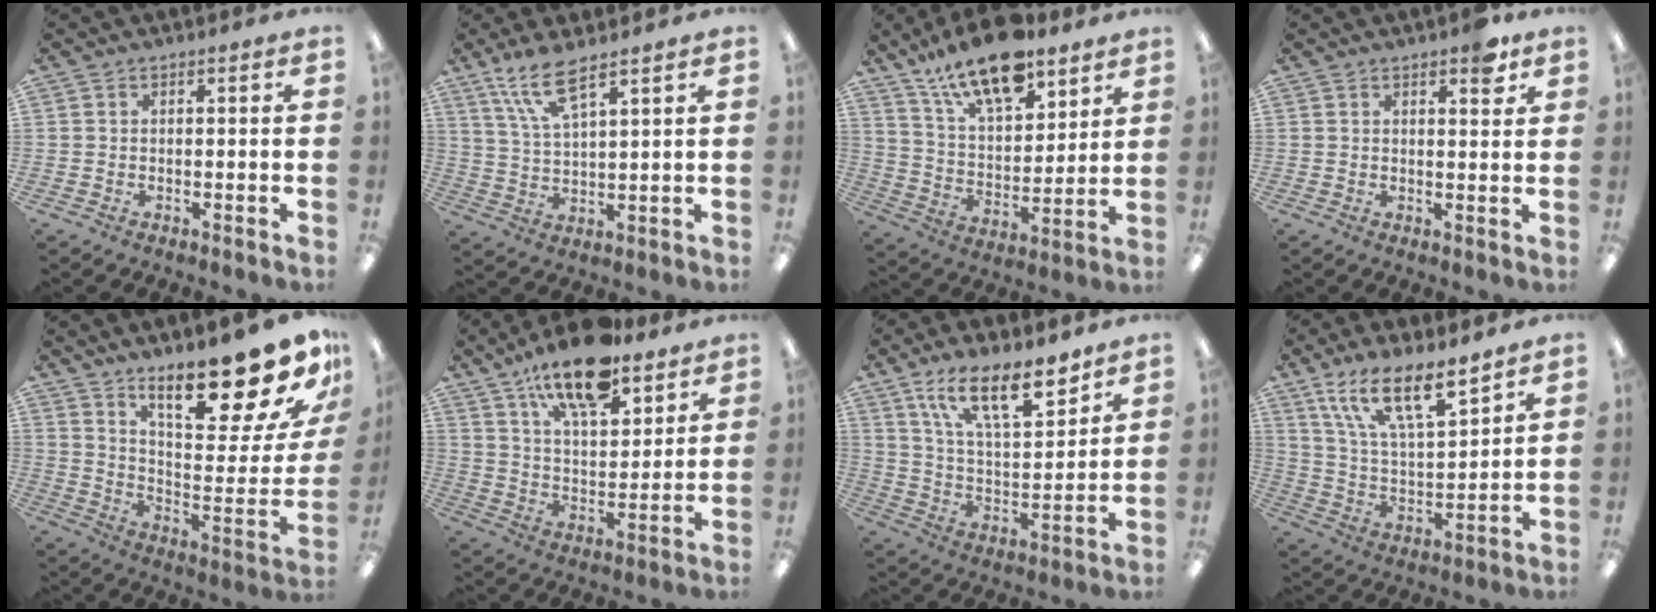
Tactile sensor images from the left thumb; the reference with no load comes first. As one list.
[{"total": 9.7, "force": [6.9, 2.6, 6.3], "torque": [-0.138, -0.018, 0.127]}, {"total": 17.1, "force": [12.7, 6.8, 9.2], "torque": [-0.161, -0.064, 0.221]}, {"total": 4.8, "force": [3.2, 1.8, 3.0], "torque": [-0.026, -0.015, 0.049]}, {"total": 23.1, "force": [16.9, 6.3, 14.4], "torque": [-0.184, -0.134, 0.274]}, {"total": 16.1, "force": [12.2, 5.9, 8.8], "torque": [-0.145, -0.064, 0.209]}, {"total": 16.0, "force": [11.4, 5.3, 9.9], "torque": [-0.161, -0.061, 0.193]}, {"total": 16.1, "force": [11.7, 4.9, 9.8], "torque": [-0.177, -0.062, 0.204]}]